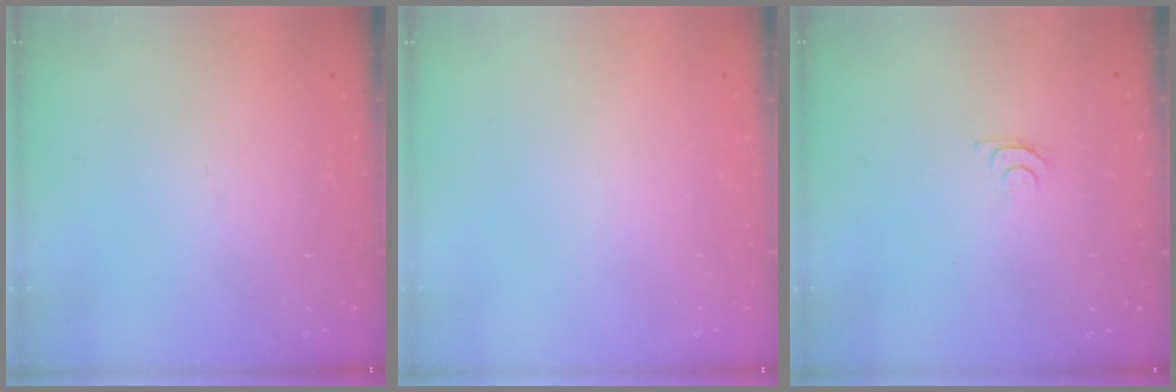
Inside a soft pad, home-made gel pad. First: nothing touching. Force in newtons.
{"total": 1.5, "press": 1.5, "slide": 0.1}
{"total": 5.9, "press": 5.8, "slide": 0.6}